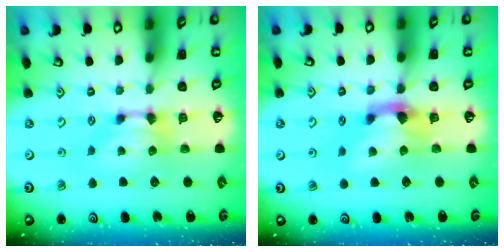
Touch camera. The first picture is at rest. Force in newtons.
{"total": 2.6, "press": 2.0, "slide": 1.7}